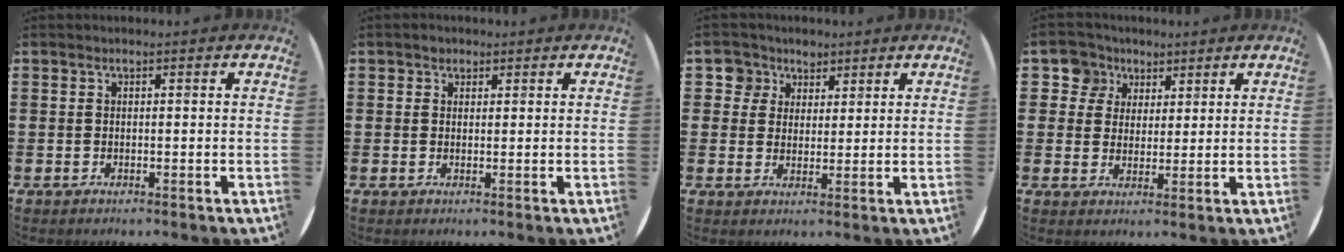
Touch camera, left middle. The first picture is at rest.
{"total": 1.0, "force": [0.8, 0.7, 0.1], "torque": [0.006, 0.001, 0.013]}
{"total": 4.3, "force": [2.7, 3.3, 0.0], "torque": [-0.010, 0.009, 0.050]}
{"total": 5.2, "force": [3.1, 4.1, 0.4], "torque": [-0.024, 0.012, 0.056]}